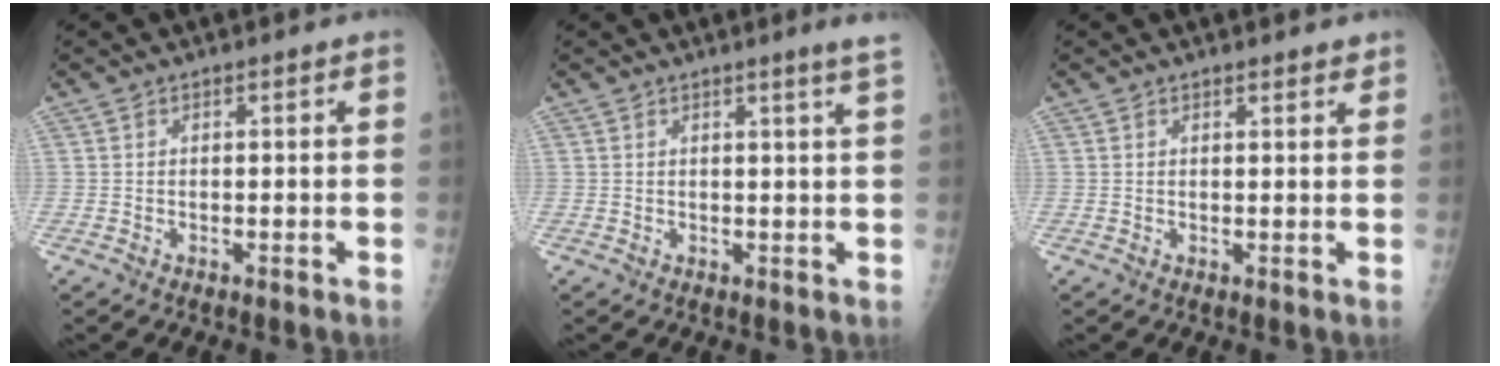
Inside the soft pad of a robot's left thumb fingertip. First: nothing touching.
{"total": 3.0, "force": [2.0, -0.8, 2.1], "torque": [-0.028, -0.013, 0.027]}
{"total": 2.1, "force": [1.8, 0.6, 0.9], "torque": [-0.001, -0.007, 0.023]}